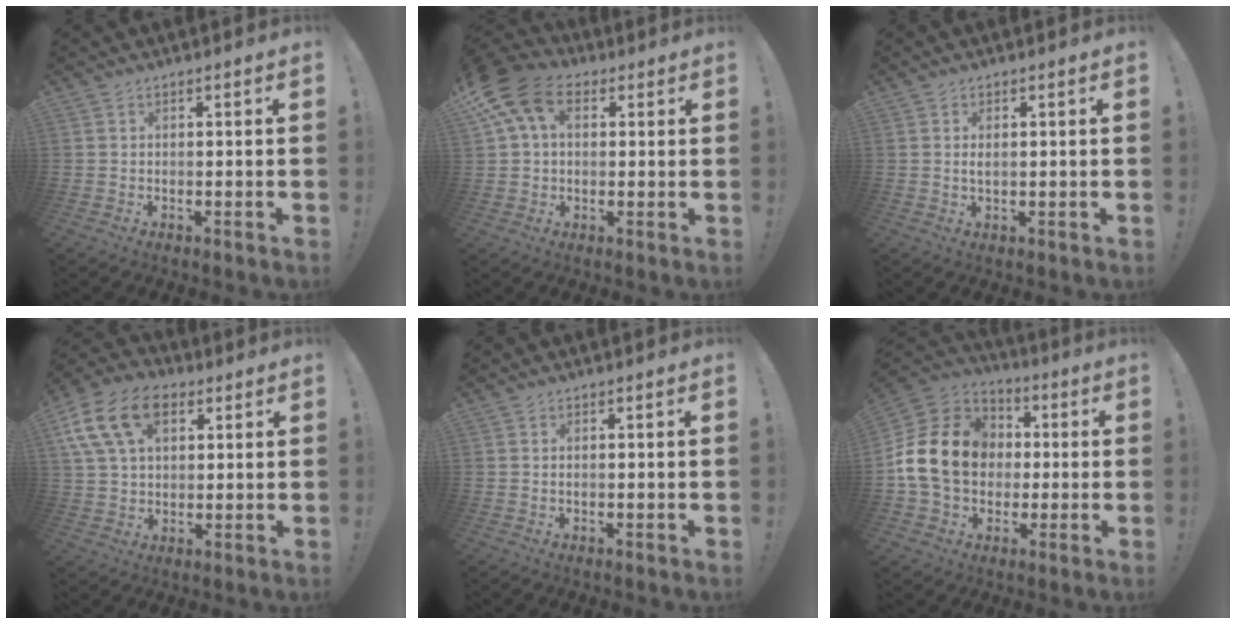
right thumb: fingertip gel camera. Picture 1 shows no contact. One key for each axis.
{"total": 13.8, "fx": 5.2, "fy": 9.2, "fz": 8.8, "tx": -0.159, "ty": -0.006, "tz": 0.099}
{"total": 1.6, "fx": 0.3, "fy": 0.5, "fz": 1.5, "tx": -0.022, "ty": -0.001, "tz": 0.003}
{"total": 16.7, "fx": 6.8, "fy": 10.9, "fz": 10.6, "tx": -0.195, "ty": -0.016, "tz": 0.128}
{"total": 0.5, "fx": 0.0, "fy": 0.1, "fz": 0.5, "tx": -0.010, "ty": 0.002, "tz": -0.001}
{"total": 19.6, "fx": 1.3, "fy": 15.6, "fz": 11.8, "tx": -0.211, "ty": 0.021, "tz": 0.036}